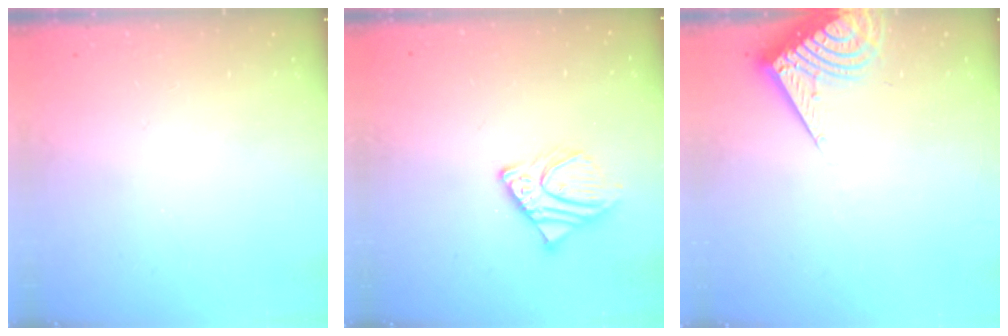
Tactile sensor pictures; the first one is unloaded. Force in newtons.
{"total": 9.2, "press": 9.2, "slide": 0.8}
{"total": 9.3, "press": 9.2, "slide": 1.3}